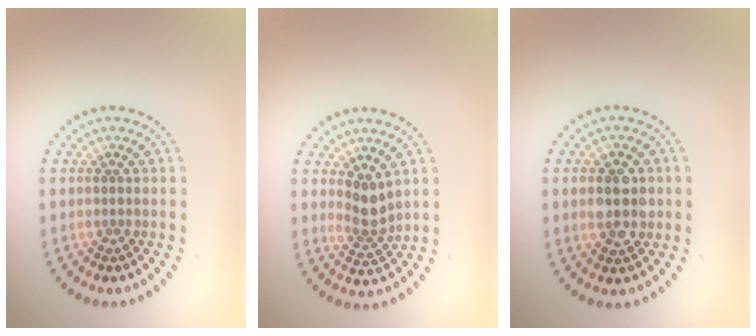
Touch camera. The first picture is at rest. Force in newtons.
{"total": 2.5, "press": 1.9, "slide": 1.6}
{"total": 4.0, "press": 4.0, "slide": 0.1}